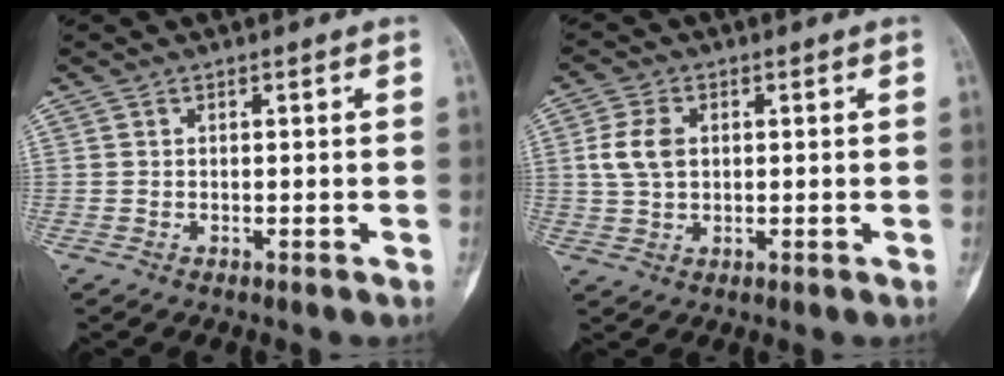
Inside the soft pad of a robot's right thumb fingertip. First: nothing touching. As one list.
[{"total": 5.8, "force": [1.0, 3.9, 4.2], "torque": [-0.086, 0.003, 0.021]}]